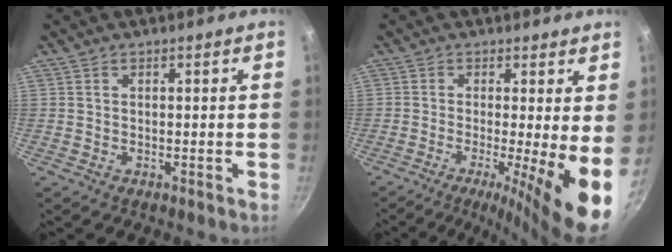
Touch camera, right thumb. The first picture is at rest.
{"total": 9.8, "force": [-1.8, 1.1, 9.6], "torque": [-0.140, -0.010, -0.031]}